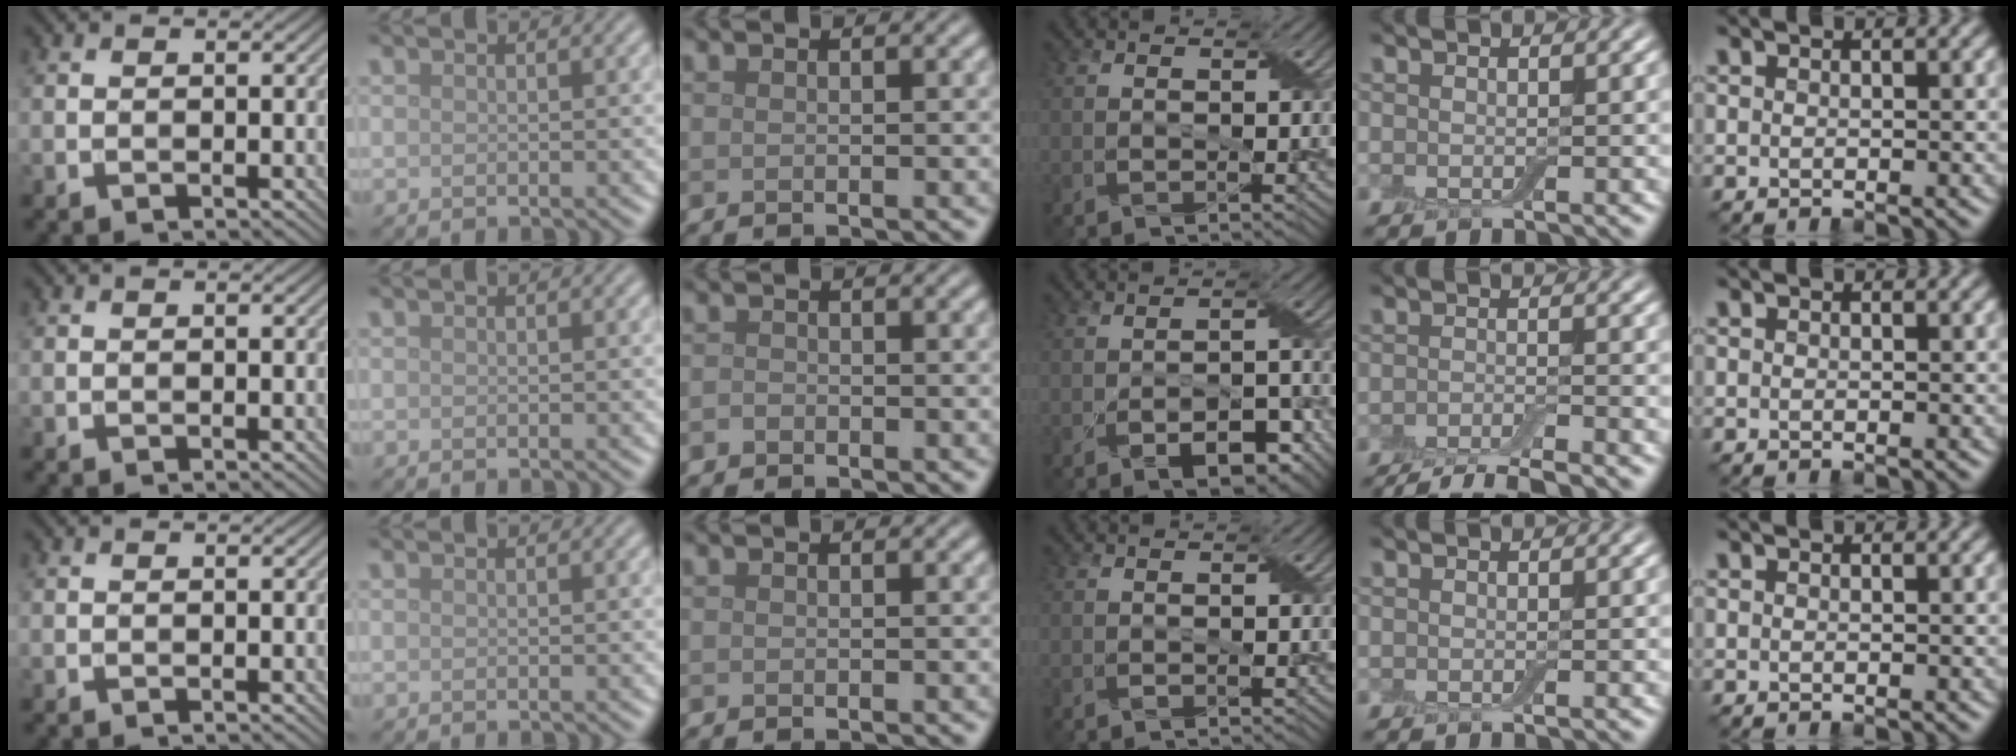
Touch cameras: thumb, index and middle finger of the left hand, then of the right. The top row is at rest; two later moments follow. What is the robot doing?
{"motion": "fold", "object": "cloth"}